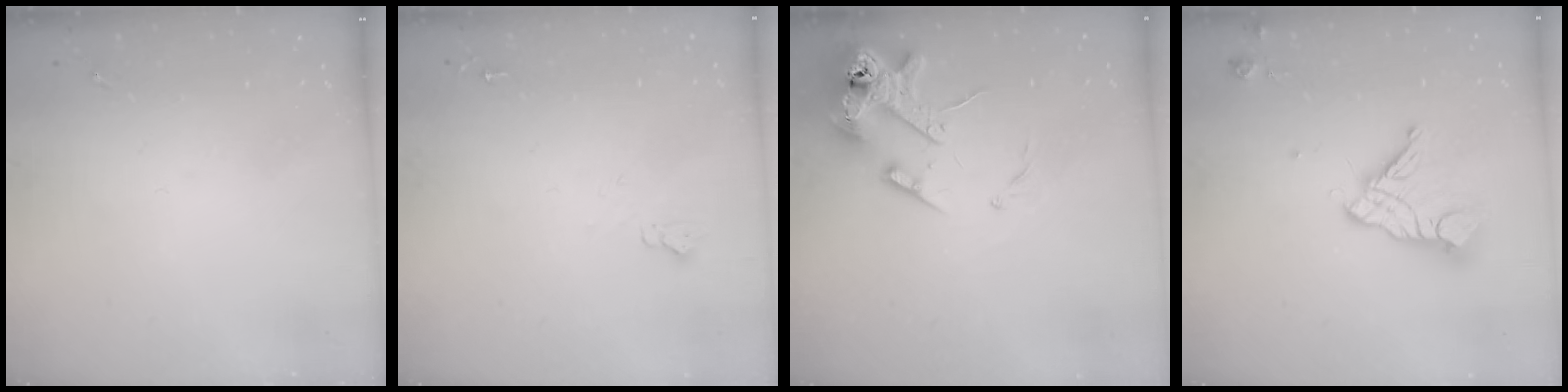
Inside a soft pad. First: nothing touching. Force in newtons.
{"total": 5.4, "press": 5.4, "slide": 0.7}
{"total": 14.4, "press": 14.2, "slide": 2.1}
{"total": 14.6, "press": 14.5, "slide": 1.4}